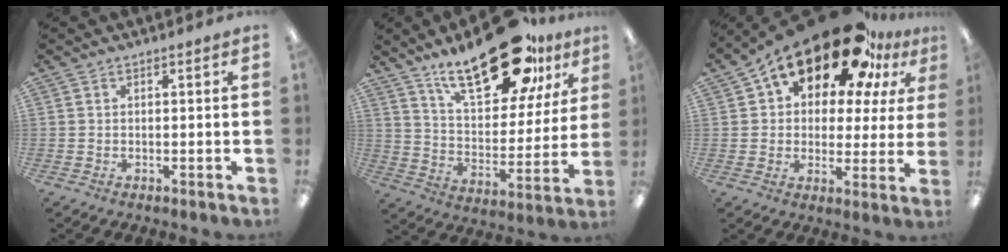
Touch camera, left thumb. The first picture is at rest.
{"total": 25.2, "force": [17.0, 10.4, 15.5], "torque": [-0.237, -0.087, 0.284]}
{"total": 20.6, "force": [14.1, 9.5, 11.5], "torque": [-0.201, -0.089, 0.245]}